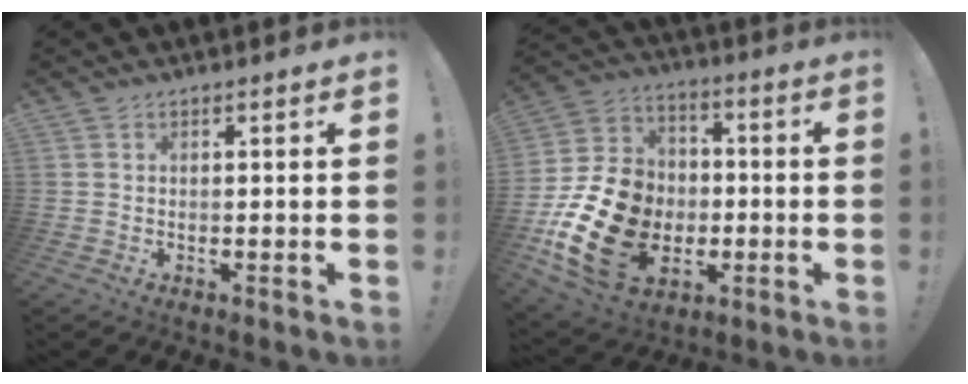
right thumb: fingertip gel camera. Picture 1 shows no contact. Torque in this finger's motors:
{"motor_torque": [0.16, 1.04, 1.58, -1.18, 0.55]}